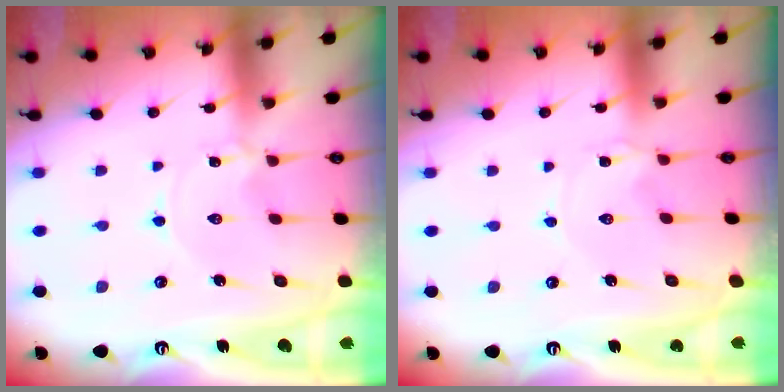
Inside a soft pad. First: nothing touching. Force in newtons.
{"total": 1.4, "press": 1.4, "slide": 0.3}